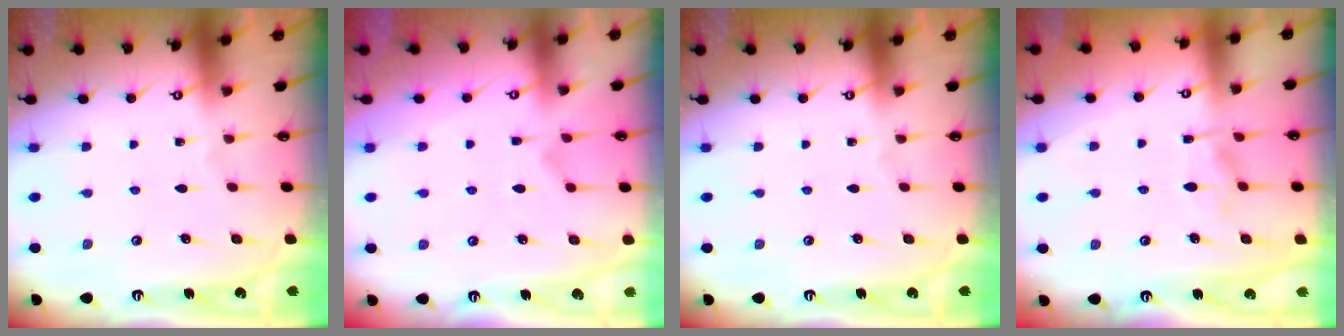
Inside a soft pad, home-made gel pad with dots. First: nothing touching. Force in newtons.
{"total": 1.5, "press": 1.1, "slide": 1.1}
{"total": 0.0}
{"total": 2.2, "press": 1.9, "slide": 1.2}